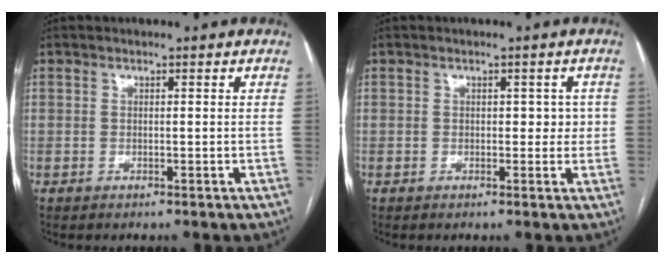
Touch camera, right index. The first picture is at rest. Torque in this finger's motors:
{"motor_torque": [0.13, 0.06, 0.05, 0.01]}